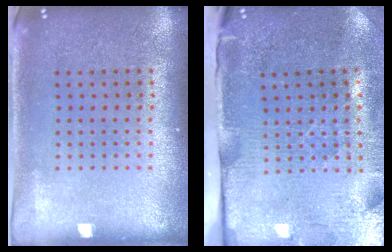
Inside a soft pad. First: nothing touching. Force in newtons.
{"total": 4.6, "press": 3.7, "slide": 2.7}